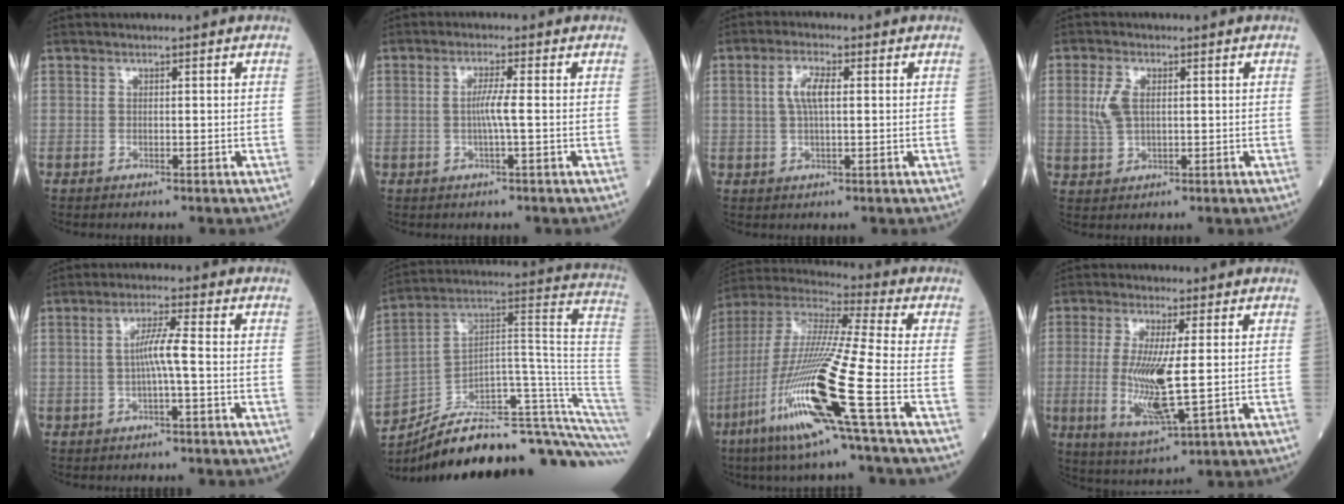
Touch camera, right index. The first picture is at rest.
{"total": 3.0, "force": [-0.2, -0.4, 3.0], "torque": [-0.058, -0.001, -0.005]}
{"total": 4.3, "force": [0.8, 1.2, 4.1], "torque": [-0.084, 0.009, 0.015]}
{"total": 4.2, "force": [0.7, 2.3, 3.5], "torque": [-0.089, 0.005, 0.018]}
{"total": 4.2, "force": [-0.5, -0.3, 4.2], "torque": [-0.077, 0.007, -0.007]}
{"total": 28.4, "force": [-22.4, 3.5, 17.1], "torque": [-0.136, 0.046, -0.322]}
{"total": 20.3, "force": [-8.3, -1.0, 18.5], "torque": [-0.415, -0.045, -0.174]}
{"total": 10.1, "force": [-0.3, 1.4, 10.0], "torque": [-0.218, -0.024, -0.001]}